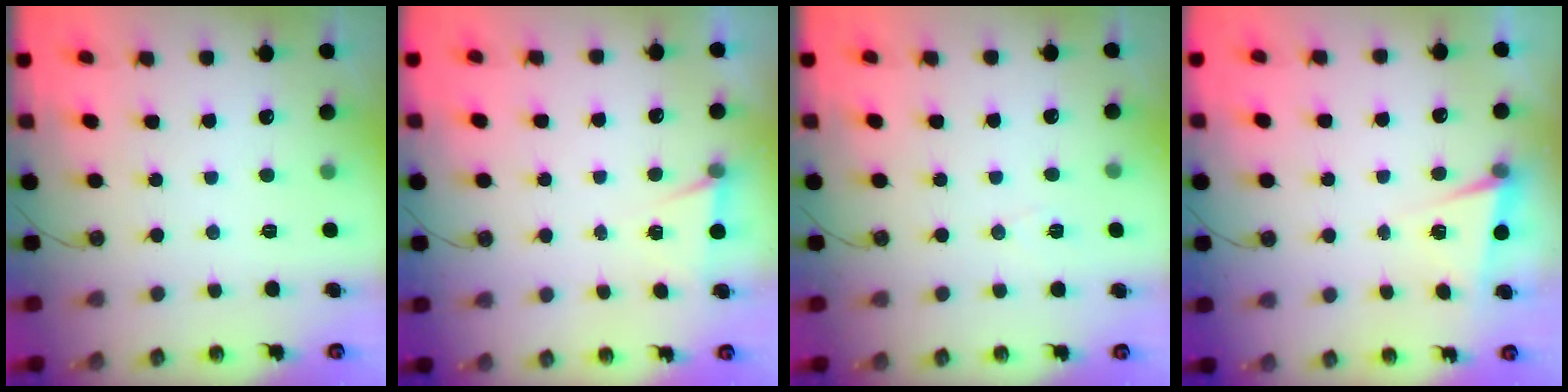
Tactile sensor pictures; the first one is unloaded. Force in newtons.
{"total": 4.5, "press": 1.3, "slide": 4.4}
{"total": 6.6, "press": 4.8, "slide": 4.5}
{"total": 2.5, "press": 1.8, "slide": 1.8}